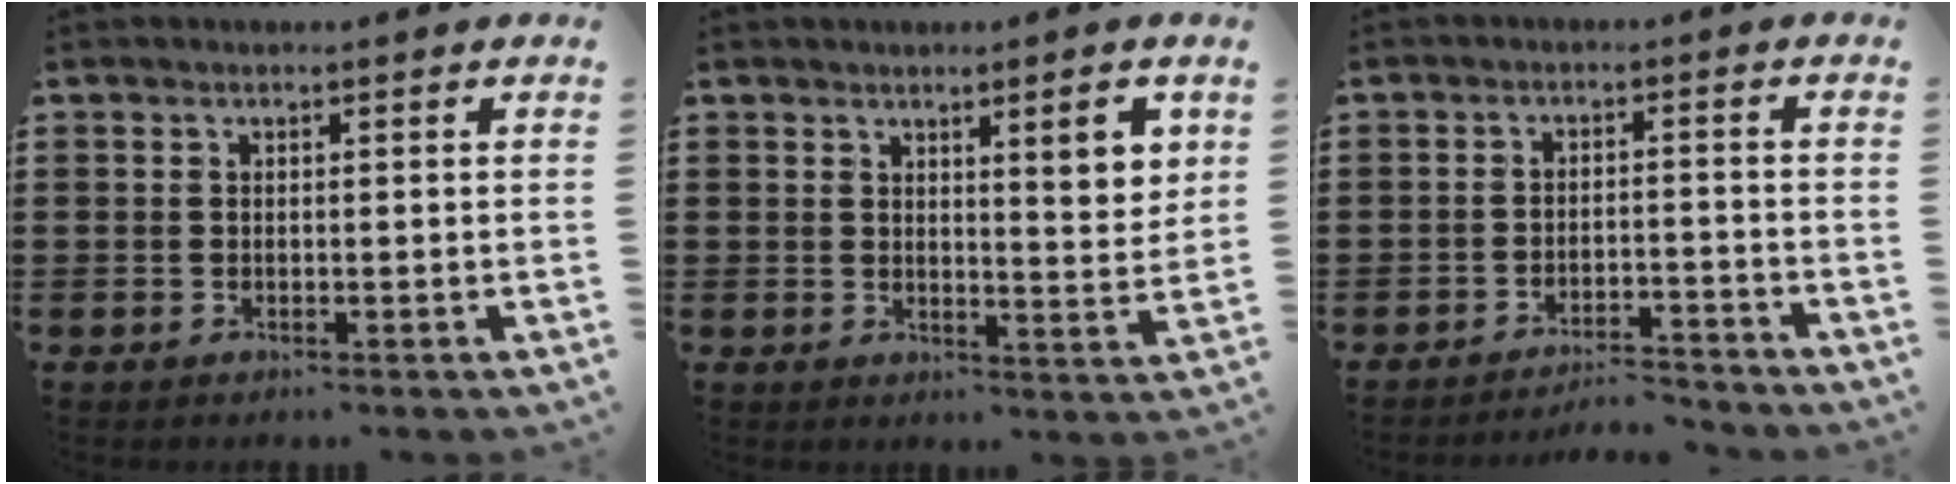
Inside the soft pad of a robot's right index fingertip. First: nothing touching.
{"total": 5.7, "force": [2.9, 1.2, 4.7], "torque": [-0.074, -0.004, 0.043]}
{"total": 3.8, "force": [-3.7, 0.0, 0.7], "torque": [-0.018, 0.000, -0.078]}